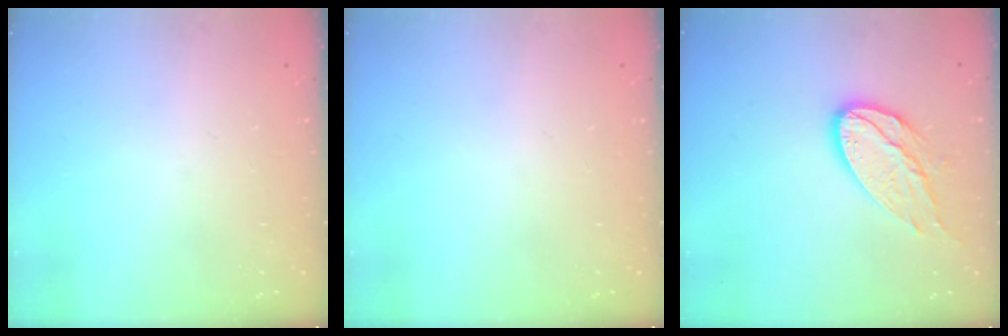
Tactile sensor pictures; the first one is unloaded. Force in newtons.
{"total": 0.0}
{"total": 12.8, "press": 12.7, "slide": 0.8}